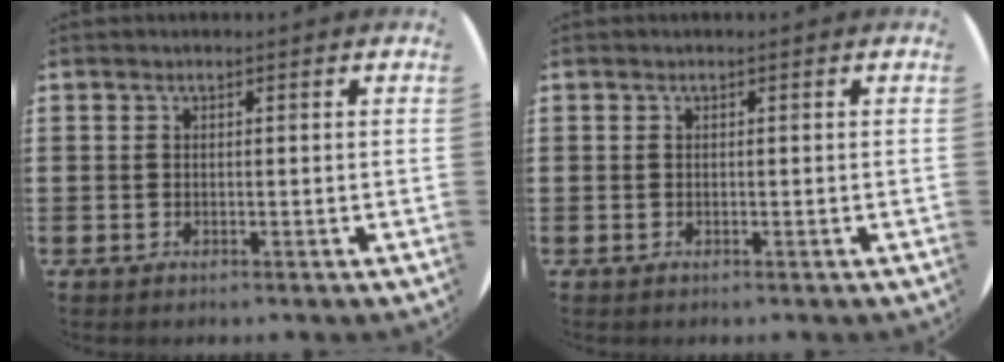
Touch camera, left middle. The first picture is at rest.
{"total": 0.0}